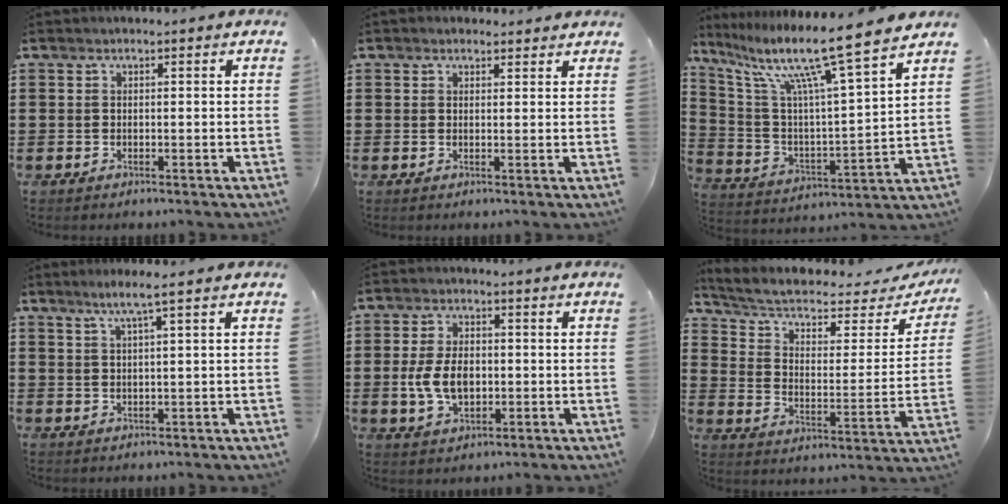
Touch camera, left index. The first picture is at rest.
{"total": 1.4, "force": [1.2, 0.7, 0.1], "torque": [-0.005, 0.005, 0.024]}
{"total": 12.3, "force": [9.5, -0.2, 7.8], "torque": [-0.179, -0.067, 0.146]}
{"total": 3.2, "force": [1.8, -0.4, 2.6], "torque": [-0.055, 0.000, 0.029]}
{"total": 7.2, "force": [-0.6, 4.4, 5.6], "torque": [-0.118, 0.003, -0.017]}
{"total": 5.0, "force": [3.3, 2.1, 3.0], "torque": [-0.080, -0.026, 0.051]}